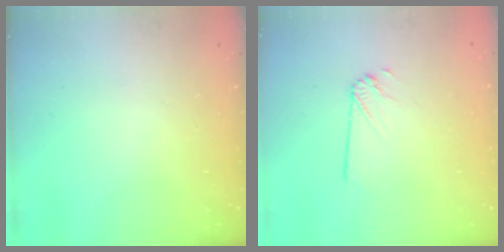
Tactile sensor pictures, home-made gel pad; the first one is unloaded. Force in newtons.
{"total": 1.6, "press": 1.6, "slide": 0.0}